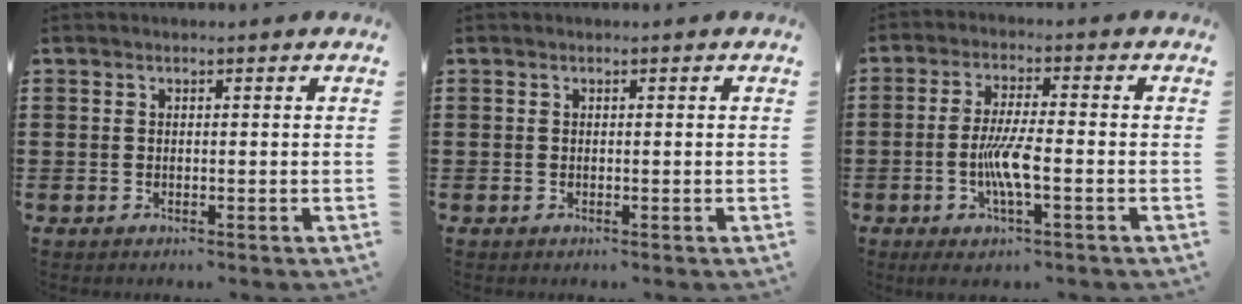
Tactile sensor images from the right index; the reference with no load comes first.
{"total": 0.0}
{"total": 6.2, "force": [-1.8, 0.9, 5.9], "torque": [-0.120, -0.010, -0.037]}